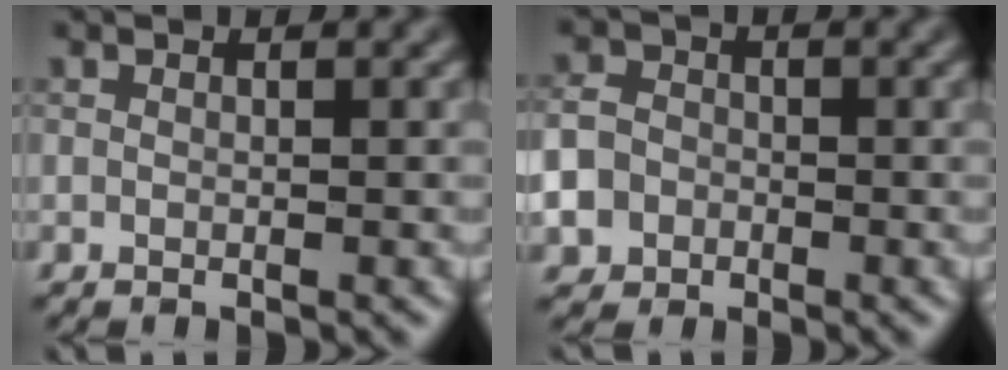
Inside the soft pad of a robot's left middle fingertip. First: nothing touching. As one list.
[{"total": 7.9, "force": [-3.7, 6.6, 2.4], "torque": [-0.059, -0.027, -0.087]}]